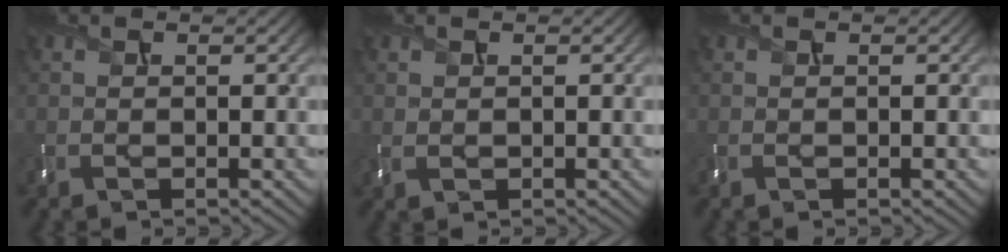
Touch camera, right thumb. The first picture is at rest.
{"total": 1.1, "force": [0.5, 0.8, 0.6], "torque": [-0.015, 0.001, 0.013]}
{"total": 0.0}